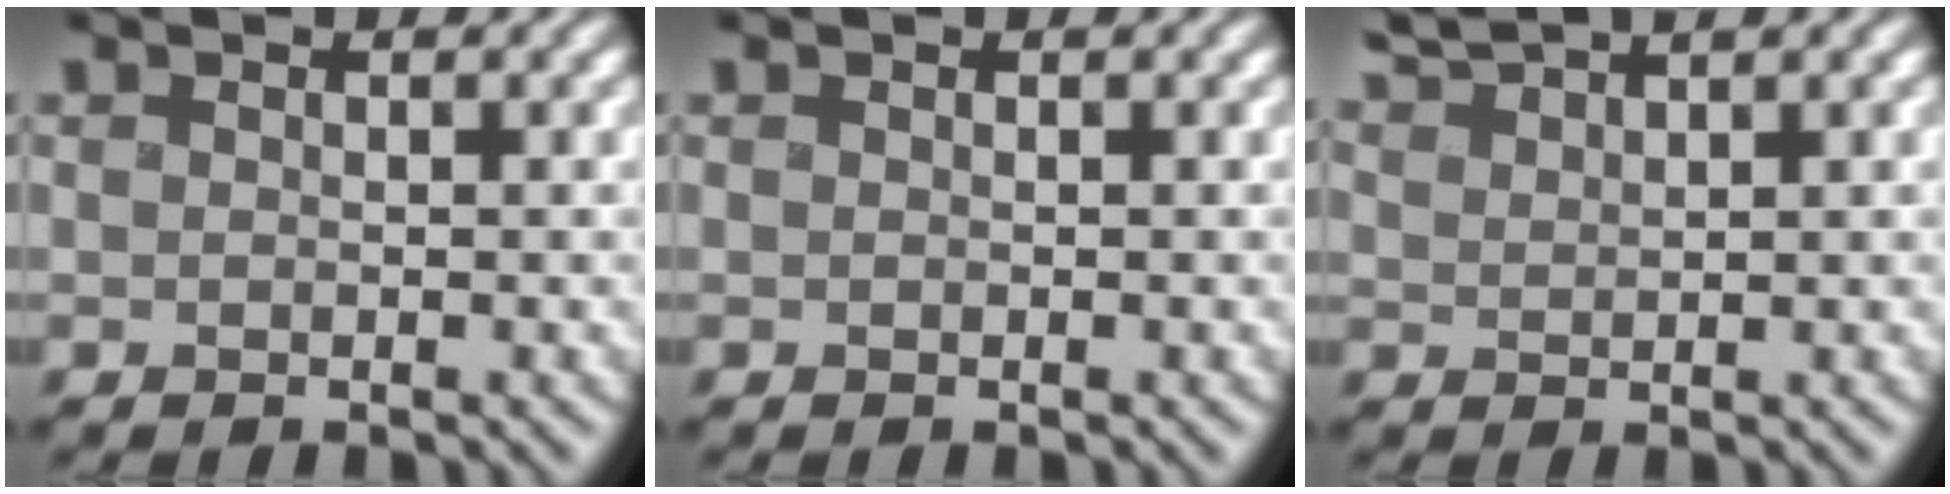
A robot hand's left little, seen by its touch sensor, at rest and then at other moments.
{"total": 0.0}
{"total": 2.9, "force": [2.7, 0.1, 1.2], "torque": [-0.032, 0.015, 0.053]}